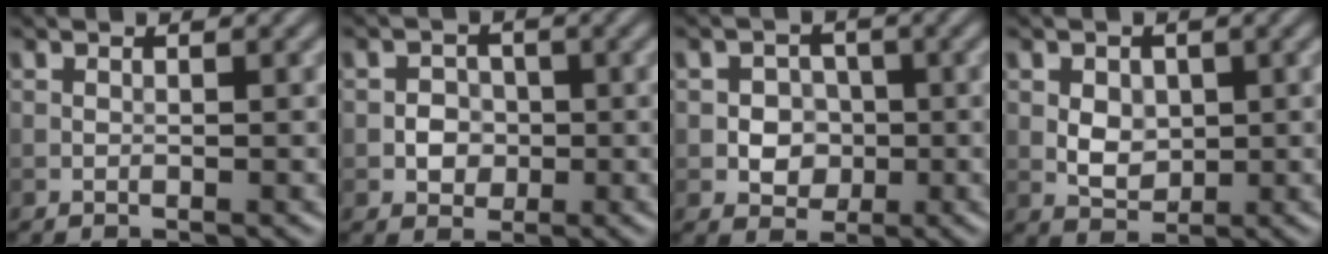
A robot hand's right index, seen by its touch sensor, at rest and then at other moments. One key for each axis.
{"total": 2.2, "fx": -0.4, "fy": 2.0, "fz": 0.9, "tx": -0.005, "ty": 0.000, "tz": -0.011}
{"total": 3.2, "fx": -0.5, "fy": 2.8, "fz": 1.5, "tx": -0.004, "ty": -0.001, "tz": -0.018}
{"total": 2.8, "fx": 0.3, "fy": 2.1, "fz": 1.8, "tx": -0.031, "ty": -0.001, "tz": 0.004}